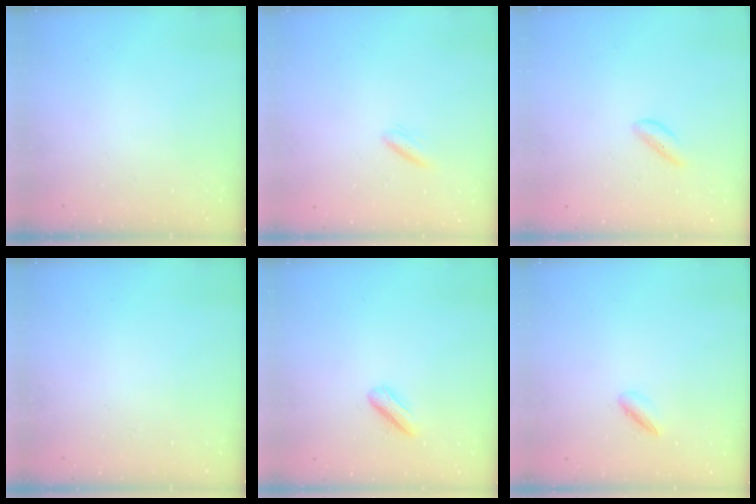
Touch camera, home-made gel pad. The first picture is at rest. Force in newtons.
{"total": 3.3, "press": 3.1, "slide": 1.2}
{"total": 0.6, "press": 0.5, "slide": 0.3}
{"total": 0.0}
{"total": 3.8, "press": 3.8, "slide": 0.4}
{"total": 2.8, "press": 2.8, "slide": 0.6}